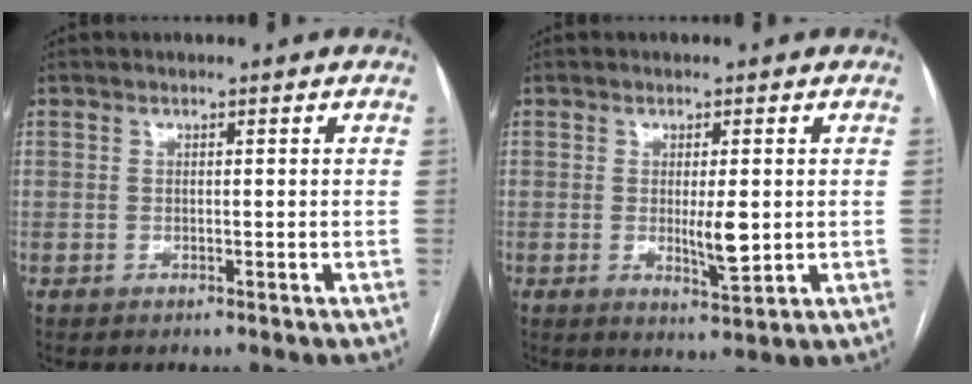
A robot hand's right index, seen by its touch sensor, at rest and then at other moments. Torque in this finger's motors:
{"motor_torque": [0.89, 0.05, 0.33, 0.08]}